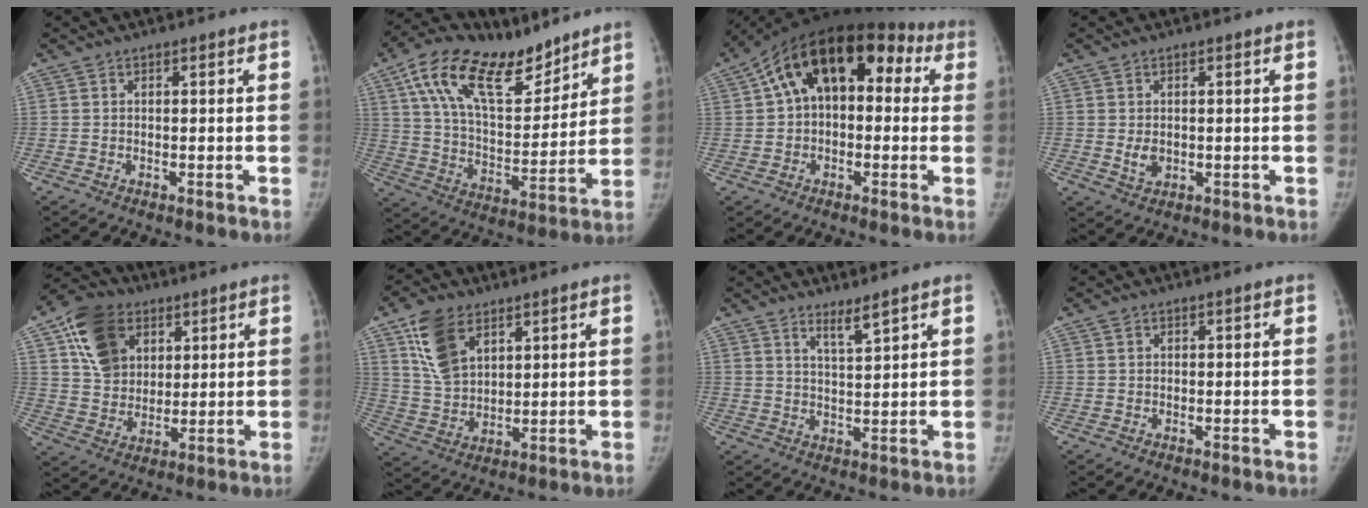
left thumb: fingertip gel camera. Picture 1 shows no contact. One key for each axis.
{"total": 21.9, "fx": 13.8, "fy": 10.4, "fz": 13.5, "tx": -0.200, "ty": -0.041, "tz": 0.248}
{"total": 15.3, "fx": 2.9, "fy": 10.4, "fz": 10.9, "tx": -0.101, "ty": 0.059, "tz": 0.028}
{"total": 3.1, "fx": -0.2, "fy": 2.3, "fz": 2.1, "tx": -0.026, "ty": -0.002, "tz": 0.003}
{"total": 14.2, "fx": 6.0, "fy": 10.6, "fz": 7.3, "tx": -0.105, "ty": -0.011, "tz": 0.109}
{"total": 11.2, "fx": 5.8, "fy": 6.7, "fz": 6.8, "tx": -0.109, "ty": -0.018, "tz": 0.122}
{"total": 3.5, "fx": 2.9, "fy": 0.3, "fz": 2.0, "tx": -0.032, "ty": -0.031, "tz": 0.053}
{"total": 0.7, "fx": 0.1, "fy": 0.6, "fz": 0.2, "tx": 0.005, "ty": 0.002, "tz": 0.002}